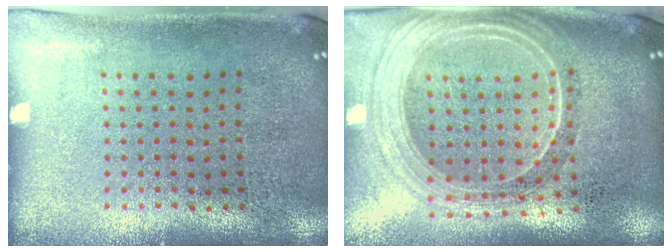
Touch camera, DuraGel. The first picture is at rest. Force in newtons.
{"total": 2.4, "press": 2.0, "slide": 1.2}